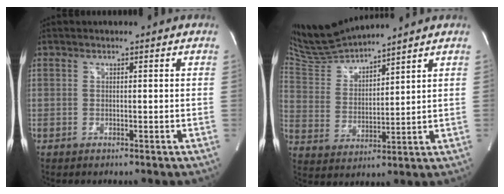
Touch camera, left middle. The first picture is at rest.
{"total": 10.0, "force": [9.7, -0.3, 2.2], "torque": [-0.068, 0.014, 0.207]}